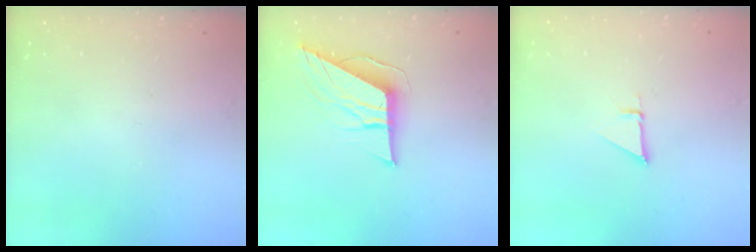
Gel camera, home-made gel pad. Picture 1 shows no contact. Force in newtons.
{"total": 9.6, "press": 9.6, "slide": 0.5}
{"total": 2.3, "press": 2.3, "slide": 0.1}